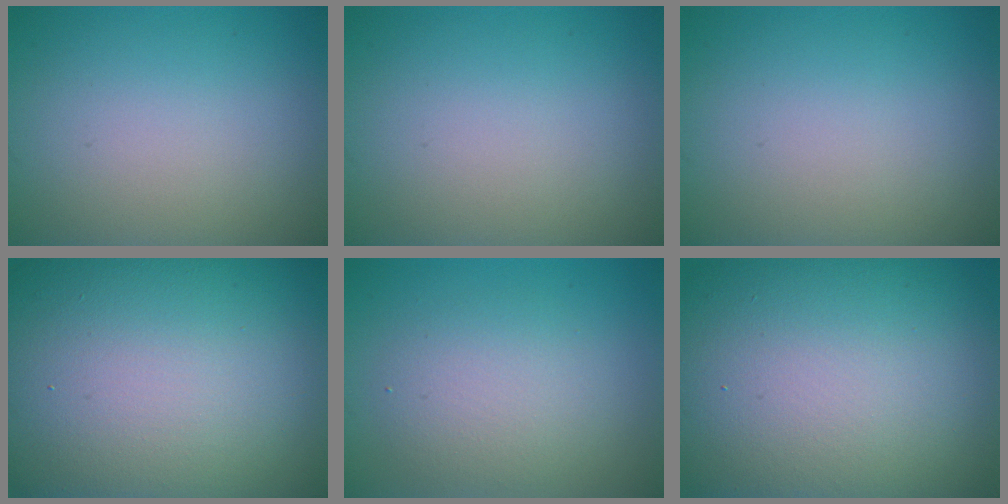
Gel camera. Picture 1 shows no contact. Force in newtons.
{"total": 0.0}
{"total": 0.0}
{"total": 25.5, "press": 25.4, "slide": 1.3}
{"total": 2.0, "press": 2.0, "slide": 0.2}
{"total": 18.9, "press": 18.9, "slide": 0.9}